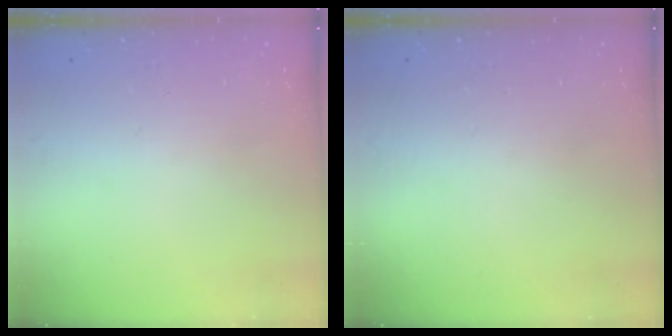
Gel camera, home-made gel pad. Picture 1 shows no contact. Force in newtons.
{"total": 0.0}